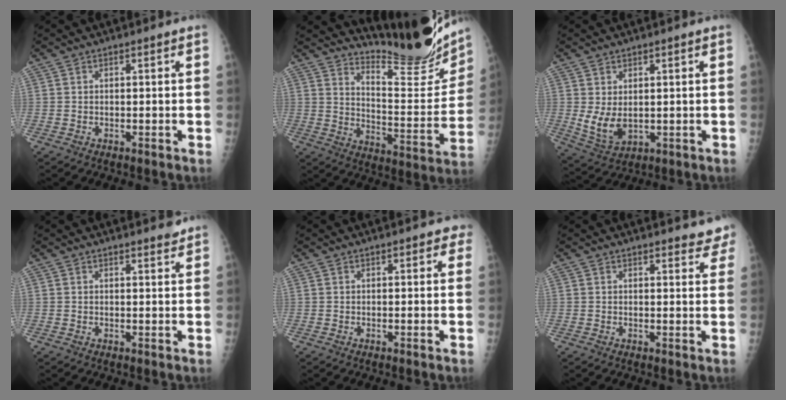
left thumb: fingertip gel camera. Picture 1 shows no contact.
{"total": 18.6, "force": [17.1, 2.7, 6.9], "torque": [-0.071, -0.158, 0.240]}
{"total": 6.1, "force": [0.4, 3.8, 4.8], "torque": [-0.088, -0.010, 0.023]}
{"total": 1.7, "force": [1.7, 0.3, 0.5], "torque": [-0.001, -0.012, 0.022]}
{"total": 1.7, "force": [1.1, 1.0, 0.9], "torque": [0.009, 0.000, 0.005]}
{"total": 5.3, "force": [4.8, 1.5, 1.6], "torque": [0.010, -0.020, 0.041]}